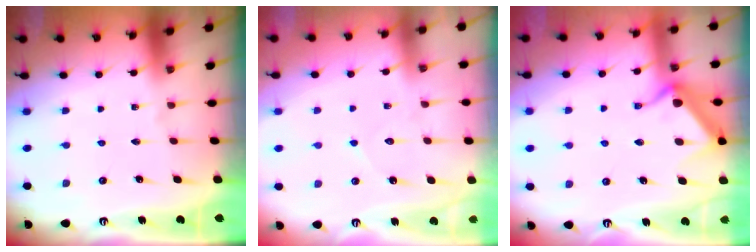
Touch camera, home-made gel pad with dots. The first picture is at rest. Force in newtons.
{"total": 6.7, "press": 6.7, "slide": 0.8}
{"total": 11.8, "press": 11.7, "slide": 0.3}